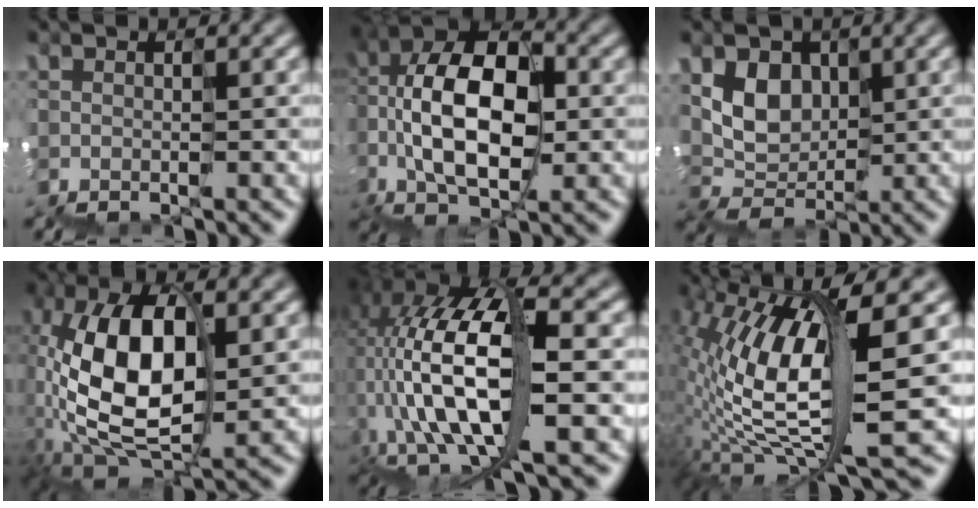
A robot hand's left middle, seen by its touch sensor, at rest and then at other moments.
{"total": 11.4, "force": [-1.0, 6.6, 9.2], "torque": [-0.179, 0.024, -0.029]}
{"total": 3.4, "force": [1.6, 2.8, 0.9], "torque": [-0.016, 0.002, 0.028]}
{"total": 10.9, "force": [-0.4, 5.7, 9.2], "torque": [-0.196, 0.019, -0.020]}
{"total": 11.4, "force": [-2.3, 5.1, 9.9], "torque": [-0.204, 0.017, -0.047]}
{"total": 10.5, "force": [1.7, 3.5, 9.7], "torque": [-0.212, -0.006, 0.042]}